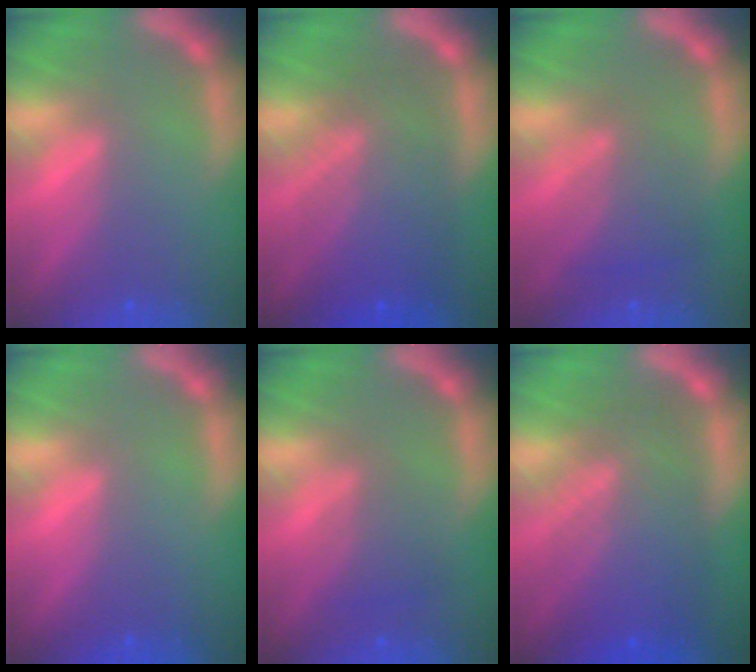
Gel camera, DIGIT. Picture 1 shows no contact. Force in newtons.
{"total": 8.1}
{"total": 4.0}
{"total": 0.0}
{"total": 2.5}
{"total": 8.6}